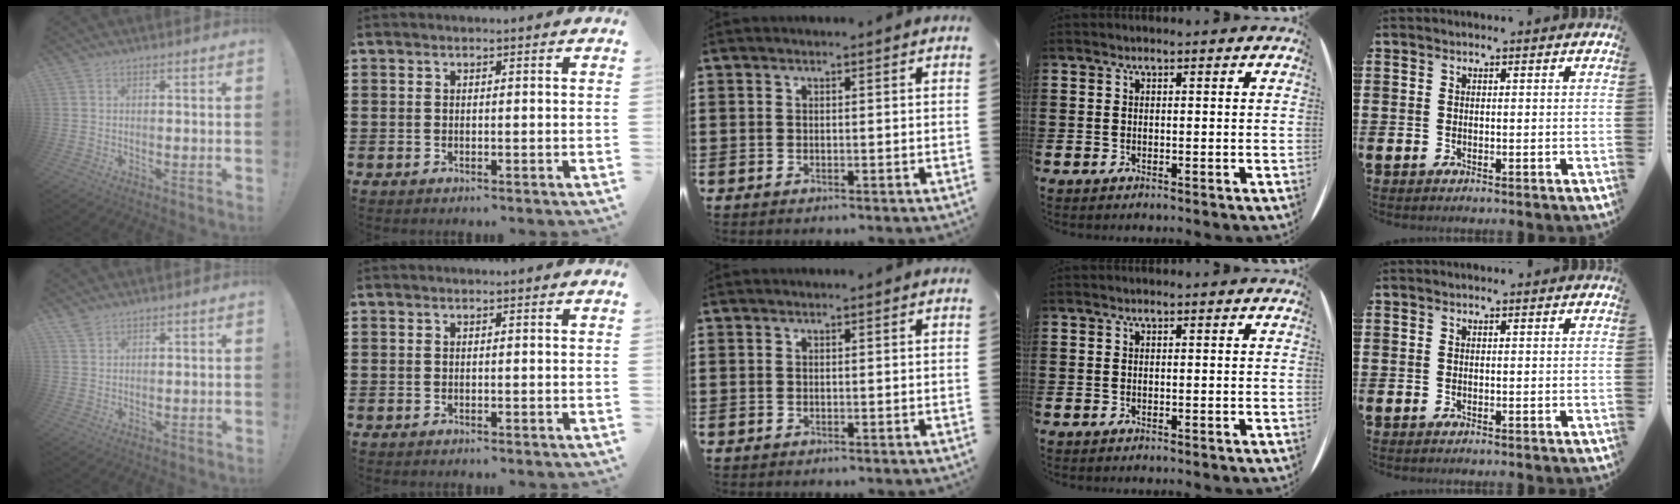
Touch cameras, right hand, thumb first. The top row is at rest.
{"thumb": {"total": 2.5, "force": [2.2, 0.7, 0.9], "torque": [-0.013, -0.012, 0.042]}}